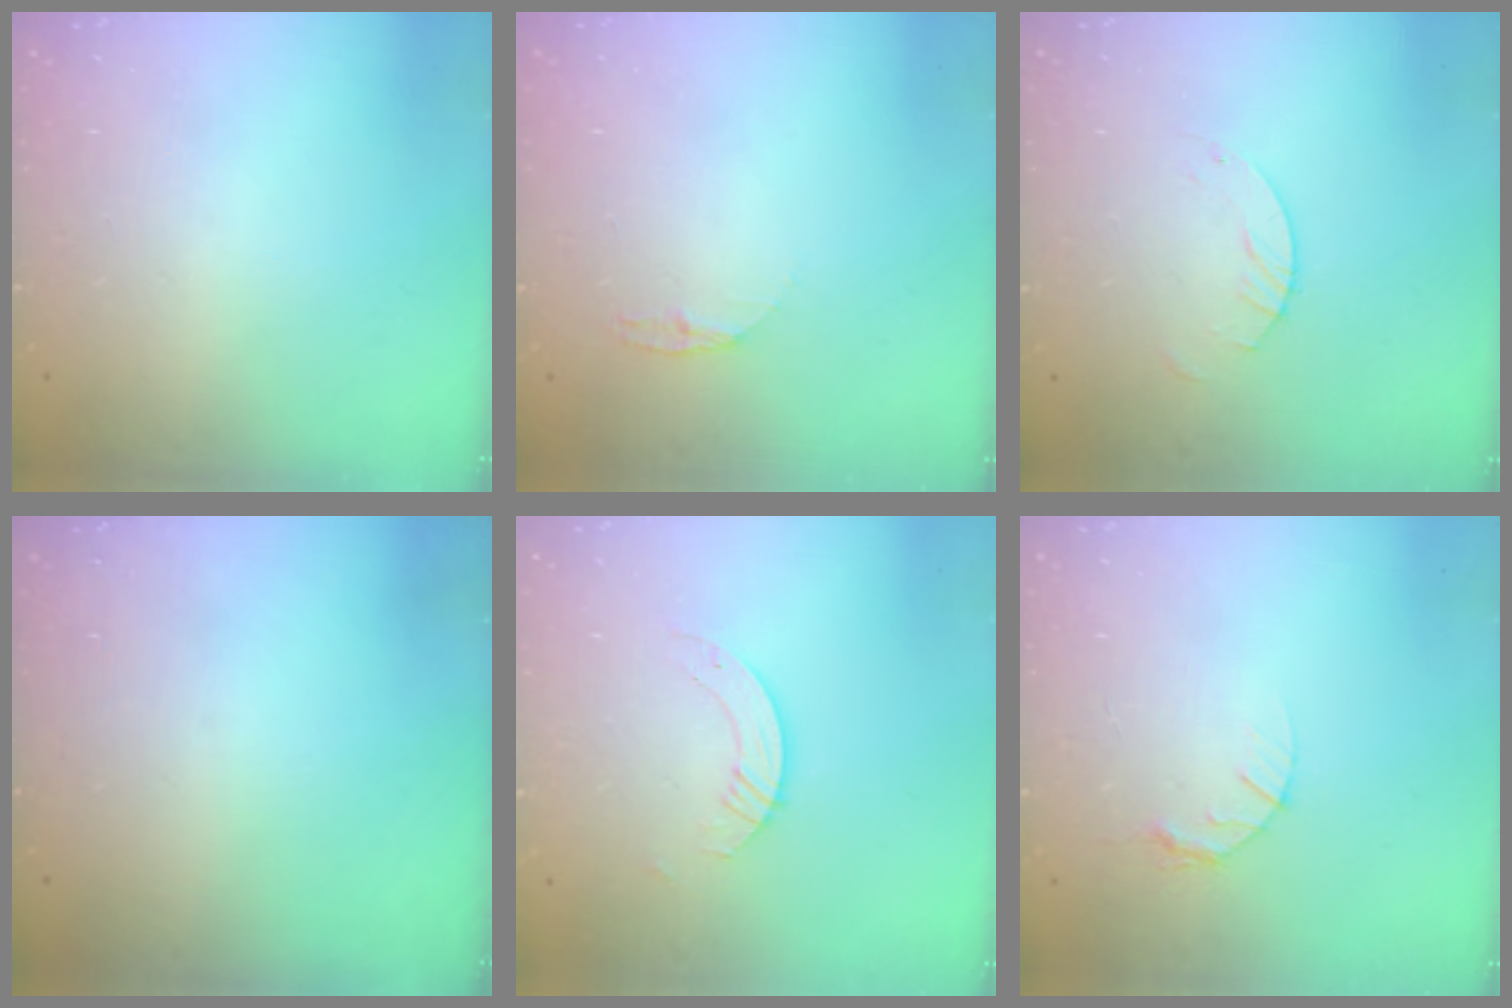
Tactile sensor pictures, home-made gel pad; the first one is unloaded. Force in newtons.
{"total": 3.8, "press": 3.7, "slide": 0.4}
{"total": 2.5, "press": 2.5, "slide": 0.1}
{"total": 0.0}
{"total": 3.5, "press": 3.5, "slide": 0.4}
{"total": 3.9, "press": 3.9, "slide": 0.5}